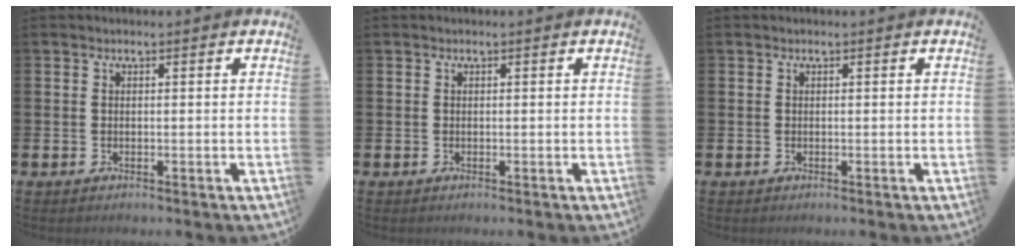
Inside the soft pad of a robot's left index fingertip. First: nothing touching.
{"total": 0.0}
{"total": 0.0}